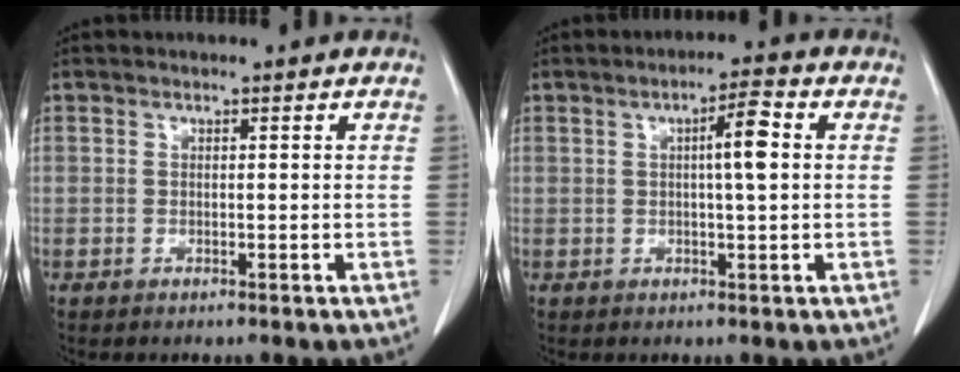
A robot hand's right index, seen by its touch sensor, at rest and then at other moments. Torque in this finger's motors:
{"motor_torque": [0.62, 0.33, 0.34, 0.07]}